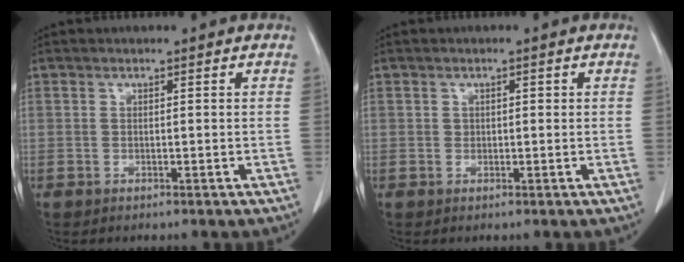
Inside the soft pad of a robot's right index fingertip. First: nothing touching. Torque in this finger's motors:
{"motor_torque": [-0.21, 0.09, -0.01, 0.00]}